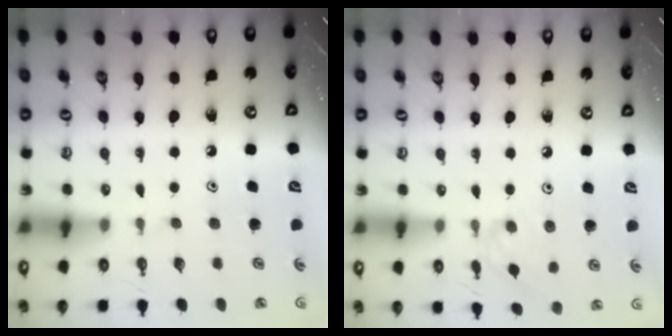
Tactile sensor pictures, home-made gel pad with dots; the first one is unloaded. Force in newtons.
{"total": 2.4, "press": 2.3, "slide": 0.5}